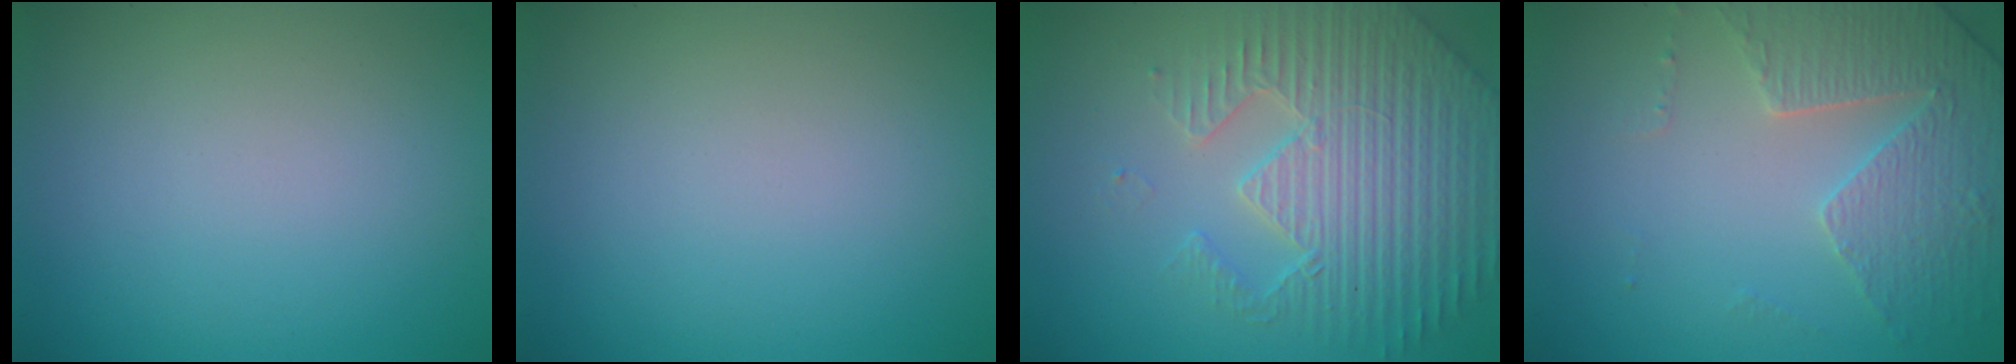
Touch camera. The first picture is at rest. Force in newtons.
{"total": 0.0}
{"total": 5.3, "press": 5.1, "slide": 1.5}
{"total": 4.6, "press": 3.6, "slide": 2.9}